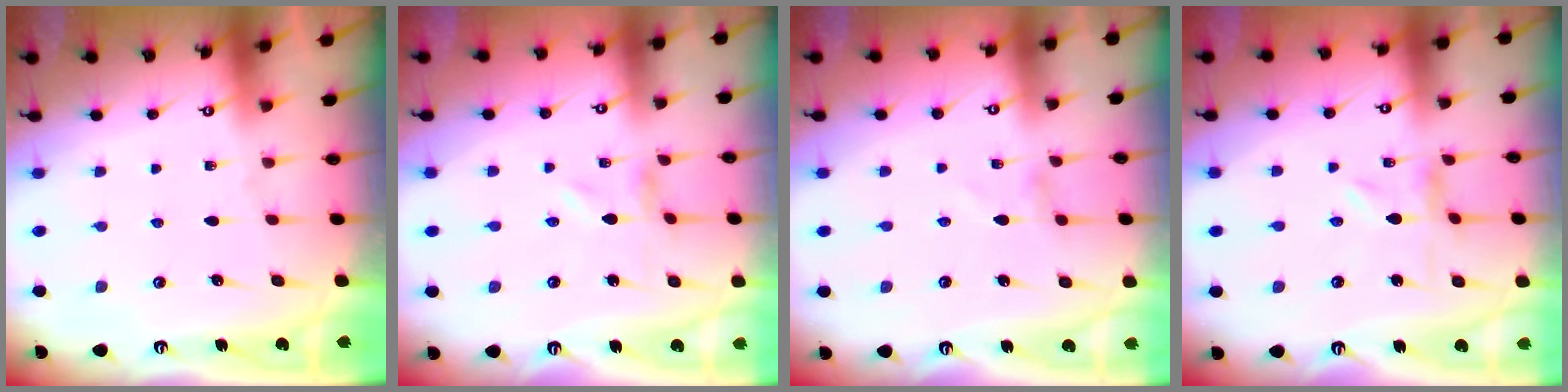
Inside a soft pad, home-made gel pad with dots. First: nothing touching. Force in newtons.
{"total": 0.6, "press": 0.6, "slide": 0.2}
{"total": 1.2, "press": 1.2, "slide": 0.1}
{"total": 0.7, "press": 0.7, "slide": 0.2}